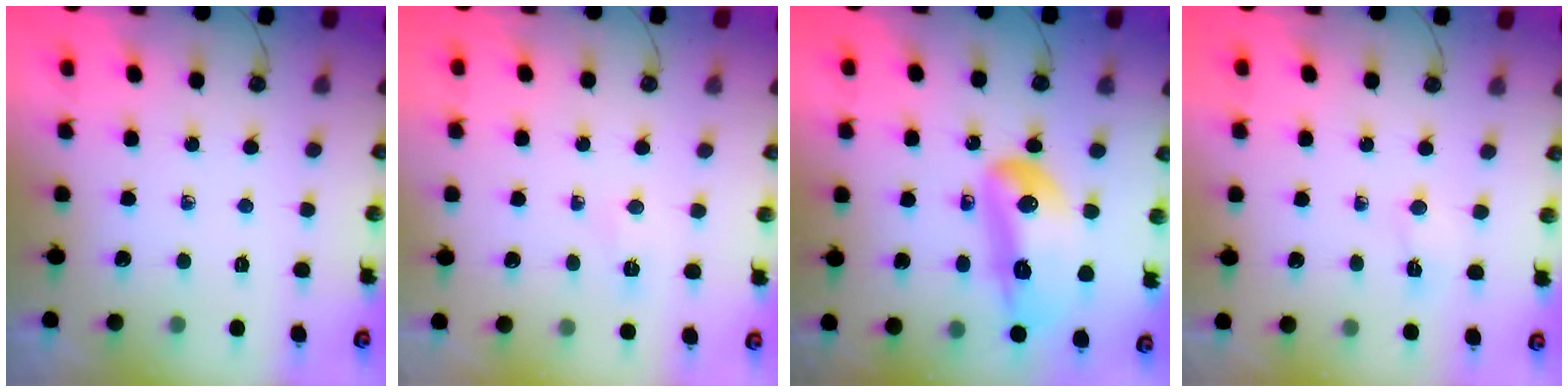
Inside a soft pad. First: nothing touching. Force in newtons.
{"total": 2.9, "press": 2.9, "slide": 0.3}
{"total": 15.4, "press": 15.3, "slide": 1.9}
{"total": 2.3, "press": 2.3, "slide": 0.5}